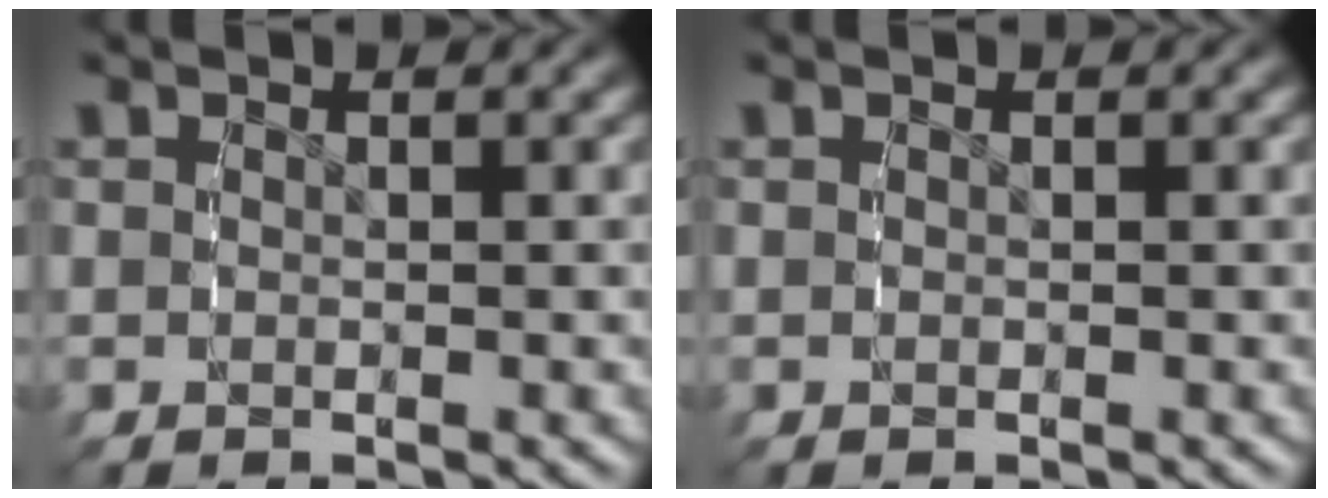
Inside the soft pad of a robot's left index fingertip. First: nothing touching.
{"total": 0.0}